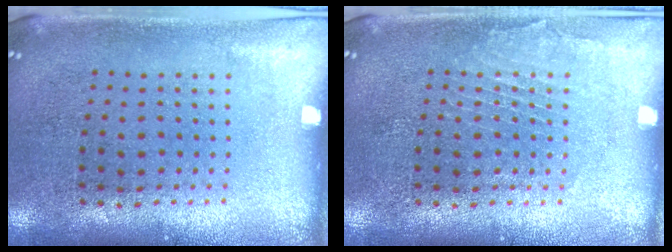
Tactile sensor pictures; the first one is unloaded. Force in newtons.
{"total": 1.2, "press": 1.1, "slide": 0.1}